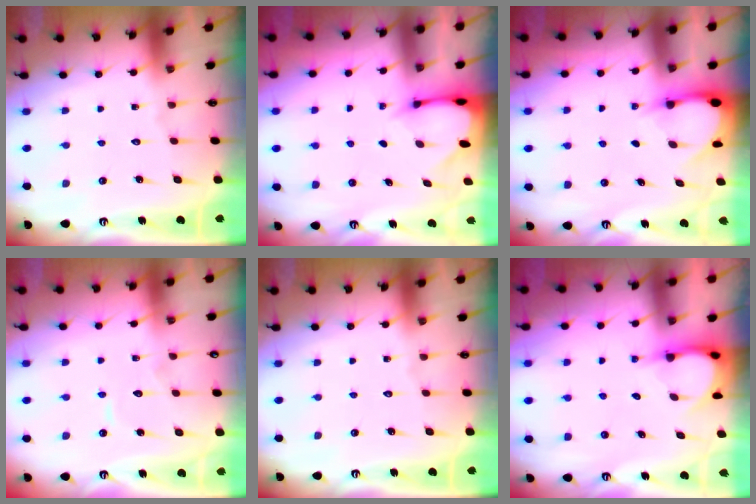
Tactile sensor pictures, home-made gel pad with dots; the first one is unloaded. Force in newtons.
{"total": 2.0, "press": 2.0, "slide": 0.1}
{"total": 2.9, "press": 2.9, "slide": 0.3}
{"total": 5.3, "press": 5.3, "slide": 0.4}
{"total": 0.0}
{"total": 3.7, "press": 3.7, "slide": 0.2}